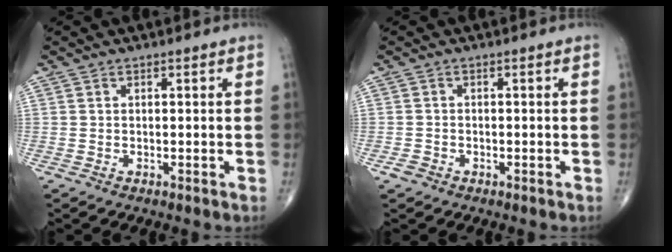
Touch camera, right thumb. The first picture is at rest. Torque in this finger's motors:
{"motor_torque": [0.11, 0.04, -0.16, -0.27, -0.01]}